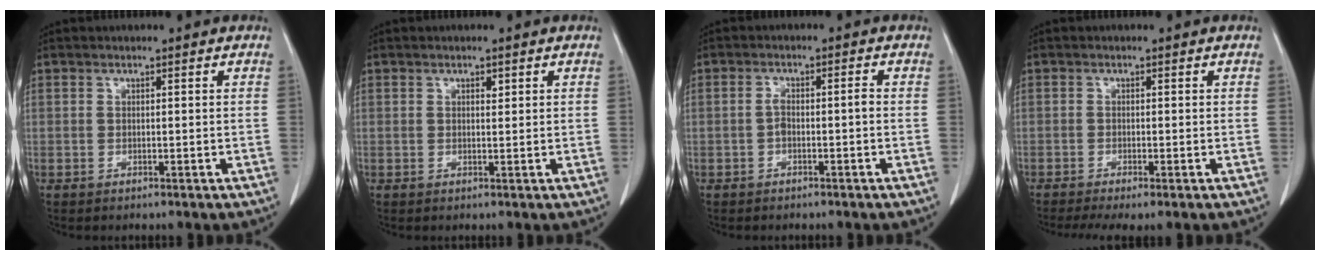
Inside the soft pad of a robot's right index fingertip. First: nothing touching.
{"total": 0.9, "force": [0.5, 0.4, 0.7], "torque": [-0.012, -0.002, 0.007]}
{"total": 2.4, "force": [-0.7, 0.7, 2.2], "torque": [-0.039, 0.007, -0.011]}
{"total": 4.9, "force": [-3.6, 0.8, 3.3], "torque": [-0.053, -0.013, -0.057]}